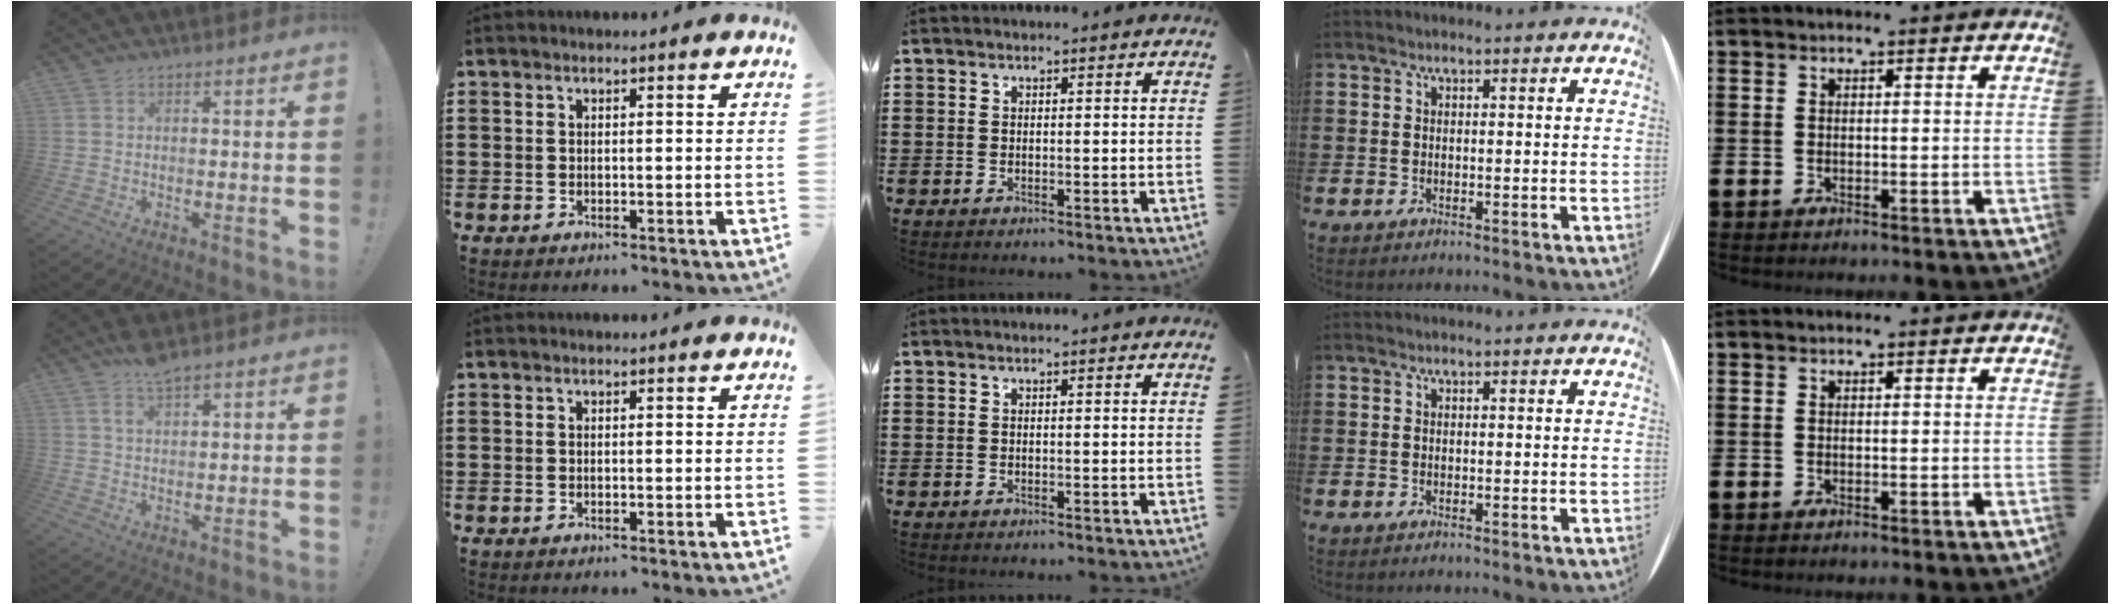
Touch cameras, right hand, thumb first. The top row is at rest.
{"thumb": {"total": 5.1, "force": [3.6, 1.6, 3.3], "torque": [-0.058, -0.018, 0.061]}}